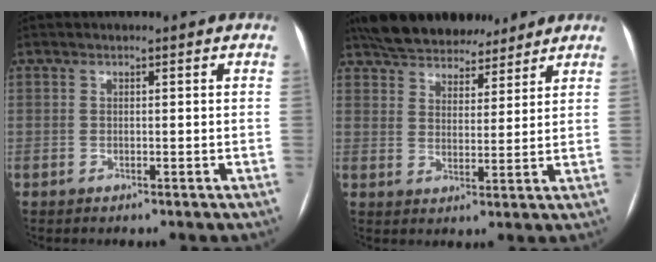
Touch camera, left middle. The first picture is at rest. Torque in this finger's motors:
{"motor_torque": [0.48, -0.64, 0.05, 0.01]}